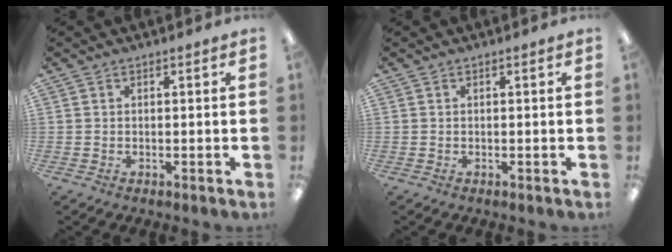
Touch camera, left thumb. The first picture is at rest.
{"total": 0.0}